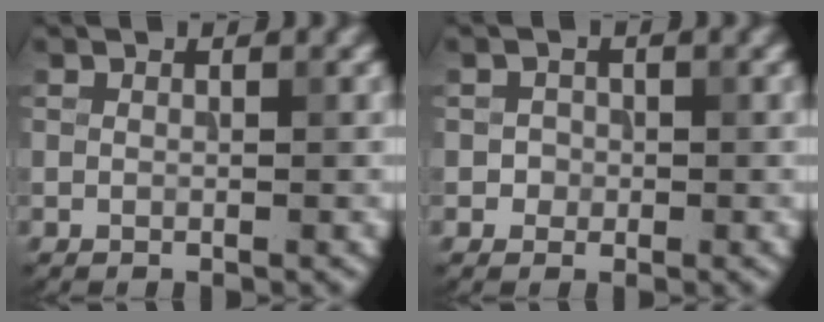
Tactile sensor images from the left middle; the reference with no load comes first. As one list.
[{"total": 1.1, "force": [-0.2, 1.1, 0.1], "torque": [0.009, 0.000, -0.005]}]